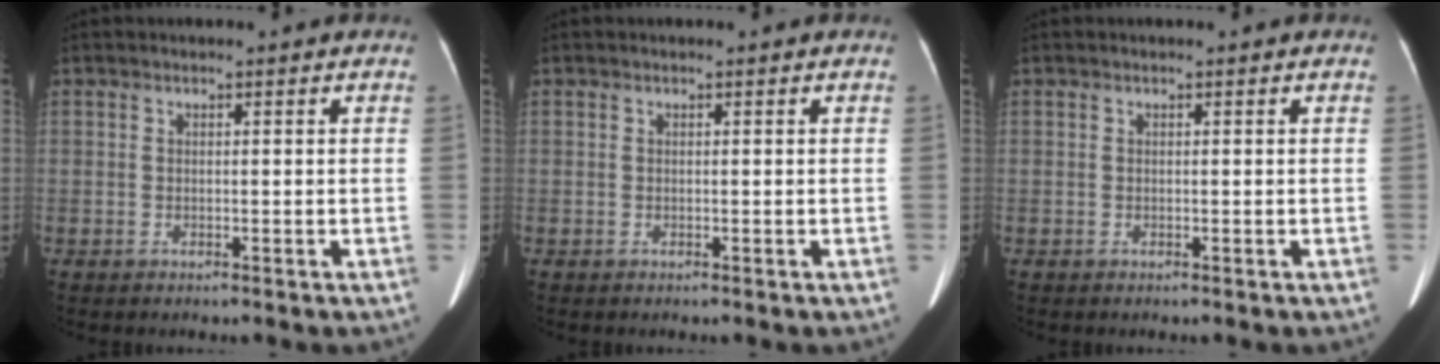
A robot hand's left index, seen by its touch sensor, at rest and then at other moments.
{"total": 0.0}
{"total": 0.0}